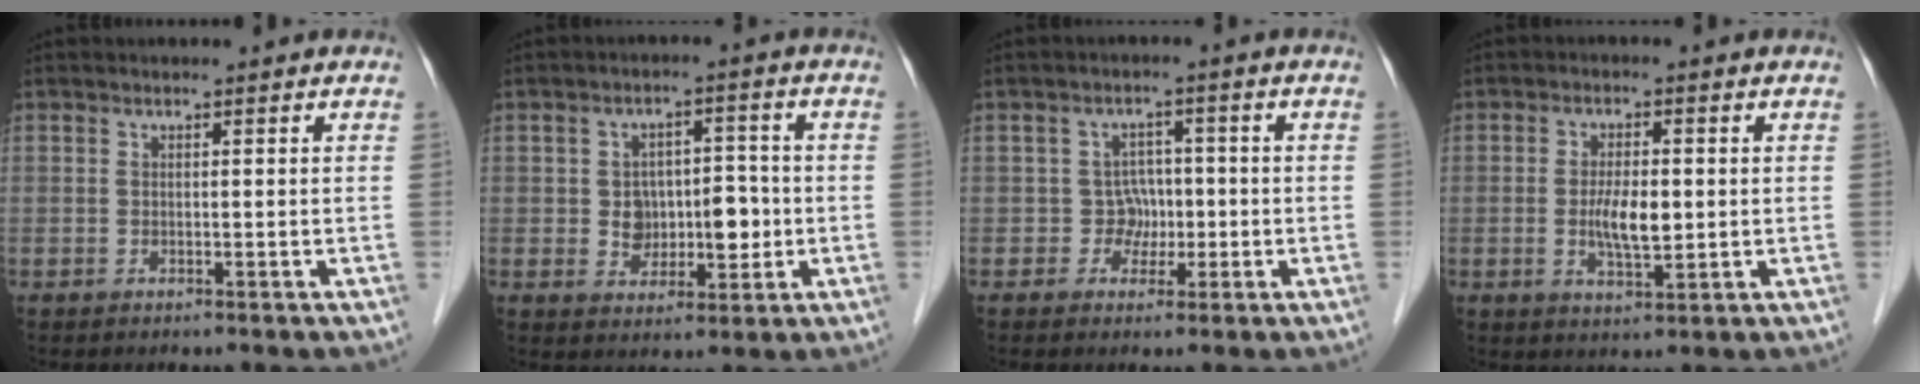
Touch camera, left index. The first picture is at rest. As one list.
[{"total": 6.9, "force": [-0.7, 4.7, 5.1], "torque": [-0.075, 0.020, -0.002]}, {"total": 3.3, "force": [-0.8, 3.2, 0.5], "torque": [0.003, 0.010, -0.011]}, {"total": 5.3, "force": [-0.4, 1.8, 5.0], "torque": [-0.098, -0.004, -0.004]}]